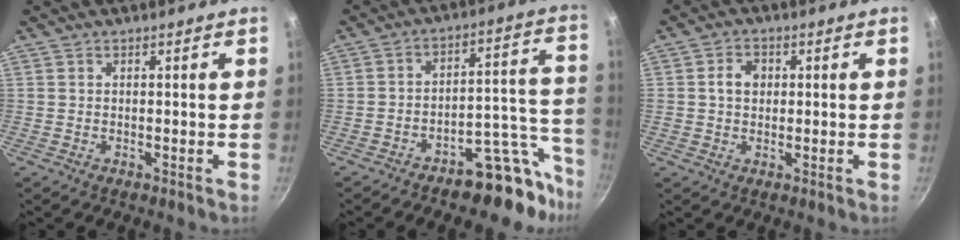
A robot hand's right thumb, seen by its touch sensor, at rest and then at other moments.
{"total": 13.7, "force": [-10.5, 5.8, 6.6], "torque": [-0.020, 0.110, -0.152]}
{"total": 4.1, "force": [0.5, 3.3, 2.4], "torque": [-0.024, 0.007, 0.005]}